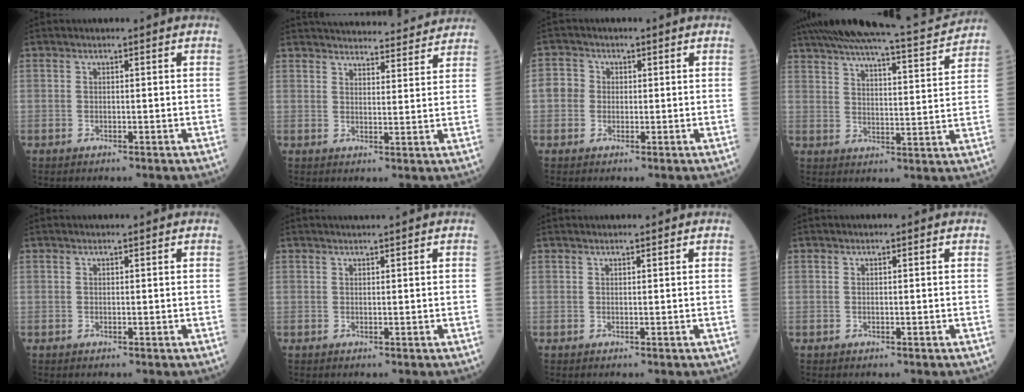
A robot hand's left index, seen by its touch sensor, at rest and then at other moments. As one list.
[{"total": 16.3, "force": [15.7, 2.4, 3.7], "torque": [-0.034, 0.011, 0.195]}, {"total": 3.2, "force": [-0.3, 3.1, 0.8], "torque": [-0.013, 0.011, -0.007]}, {"total": 18.8, "force": [17.1, 1.0, 7.9], "torque": [-0.130, -0.007, 0.237]}, {"total": 0.8, "force": [0.7, -0.1, 0.2], "torque": [-0.010, 0.004, 0.013]}, {"total": 1.2, "force": [1.1, -0.4, 0.4], "torque": [-0.011, 0.005, 0.027]}, {"total": 1.2, "force": [1.2, -0.1, 0.2], "torque": [-0.006, 0.013, 0.018]}, {"total": 0.0}]